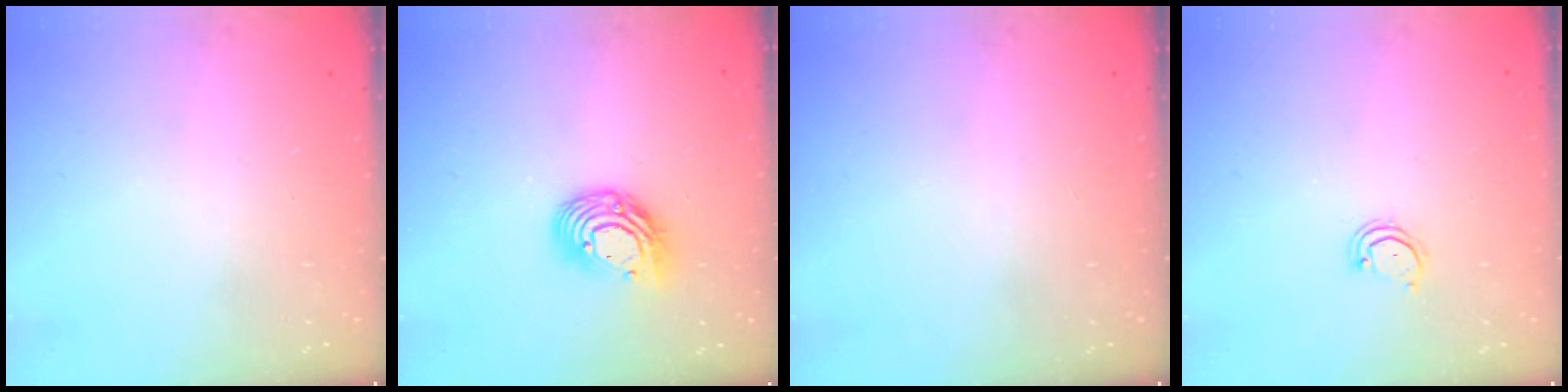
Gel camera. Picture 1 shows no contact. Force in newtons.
{"total": 11.6, "press": 11.5, "slide": 1.2}
{"total": 0.0}
{"total": 3.1, "press": 3.1, "slide": 0.2}